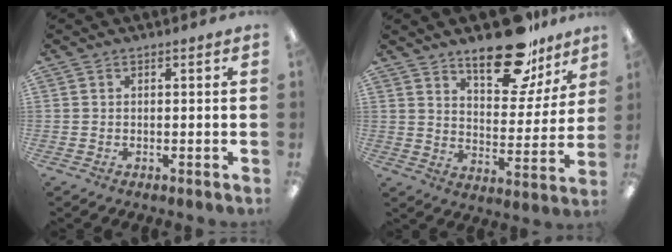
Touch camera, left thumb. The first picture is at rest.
{"total": 17.7, "force": [13.1, 7.2, 9.4], "torque": [-0.119, -0.085, 0.220]}